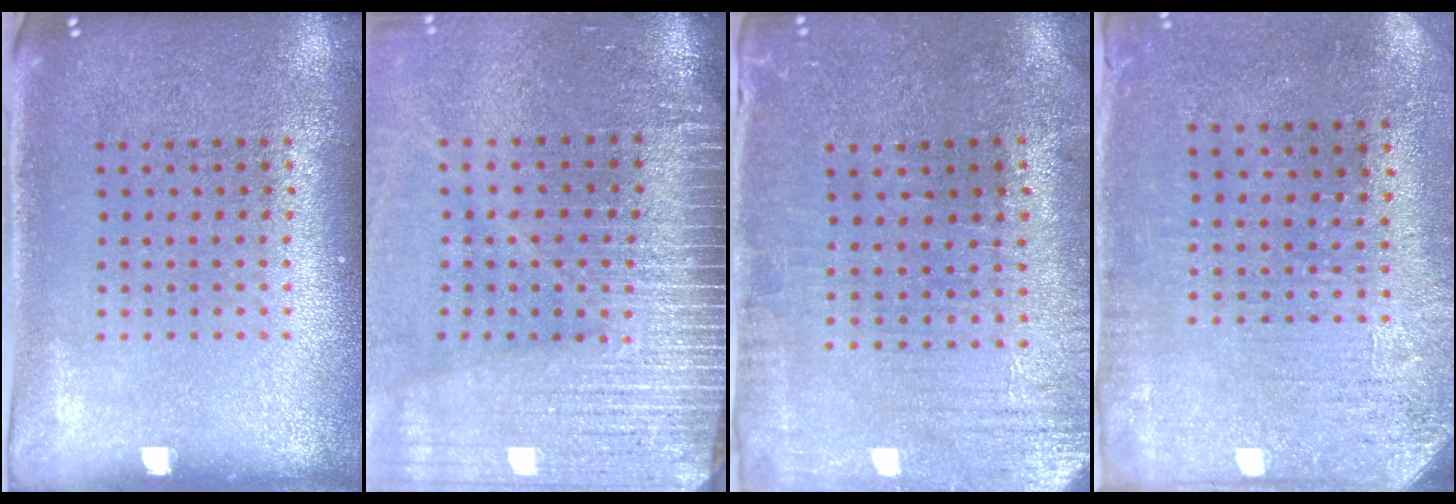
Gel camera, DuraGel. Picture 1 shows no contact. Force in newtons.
{"total": 4.3, "press": 3.7, "slide": 2.3}
{"total": 0.5, "press": 0.3, "slide": 0.4}
{"total": 3.1, "press": 2.5, "slide": 1.8}